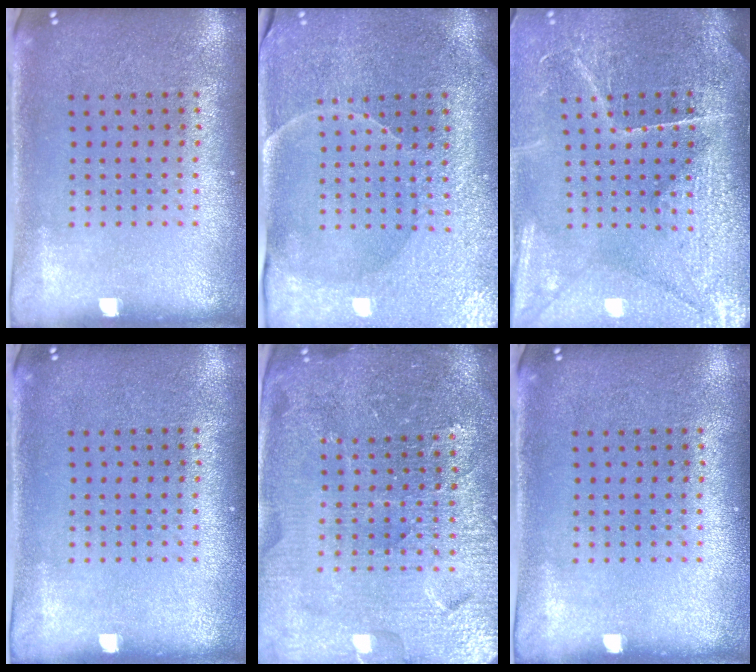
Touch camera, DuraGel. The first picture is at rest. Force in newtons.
{"total": 3.8, "press": 3.6, "slide": 1.2}
{"total": 4.4, "press": 4.0, "slide": 1.9}
{"total": 0.0}
{"total": 4.9, "press": 4.6, "slide": 1.7}
{"total": 0.0}